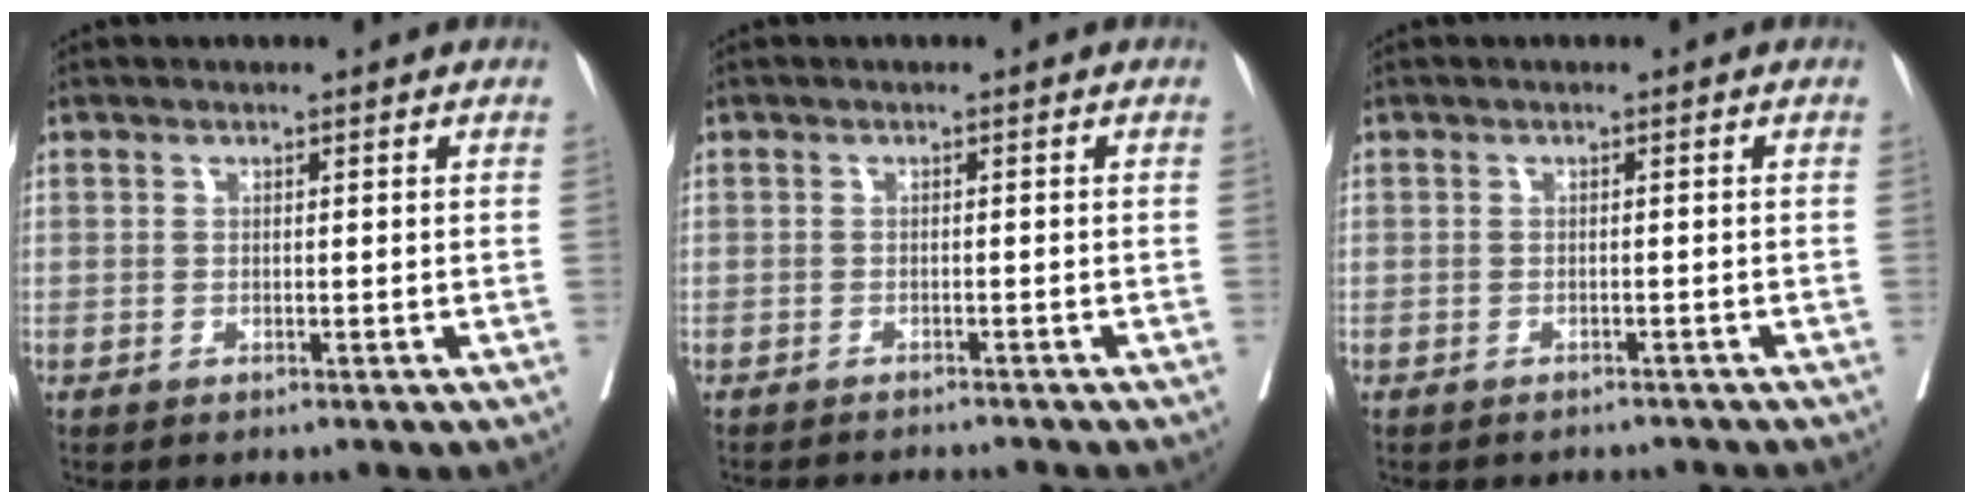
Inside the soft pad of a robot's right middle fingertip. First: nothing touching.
{"total": 4.8, "force": [-4.7, 0.1, 0.9], "torque": [-0.003, -0.010, -0.065]}
{"total": 3.7, "force": [-3.6, 1.0, 0.2], "torque": [0.004, -0.003, -0.043]}